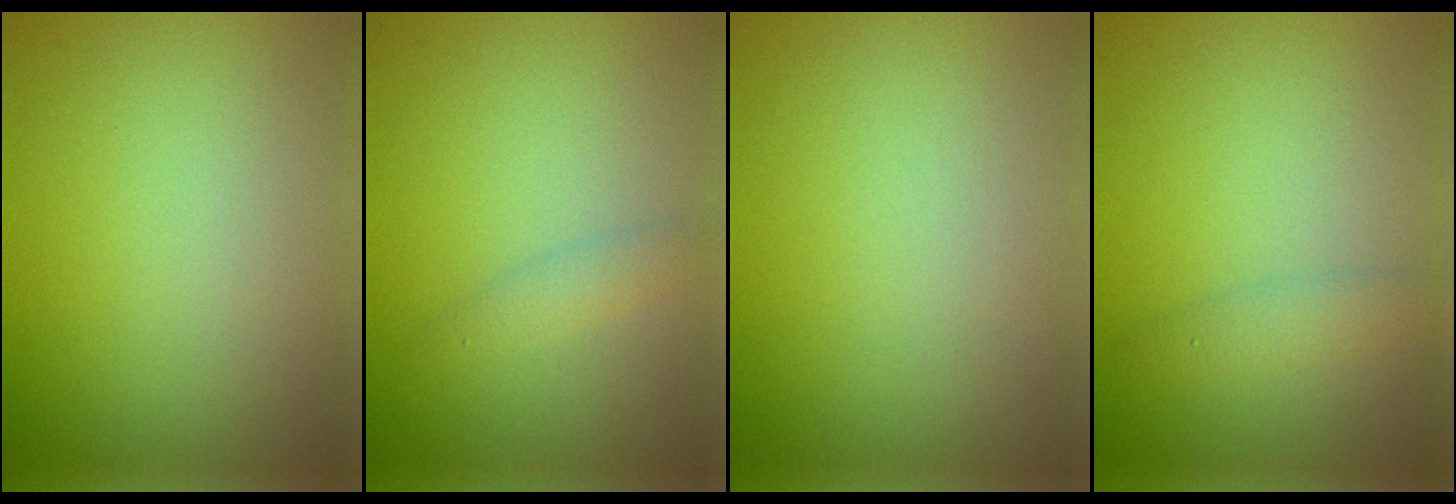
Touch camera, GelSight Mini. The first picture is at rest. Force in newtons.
{"total": 1.3, "press": 1.3, "slide": 0.1}
{"total": 0.0}
{"total": 1.7, "press": 1.7, "slide": 0.1}